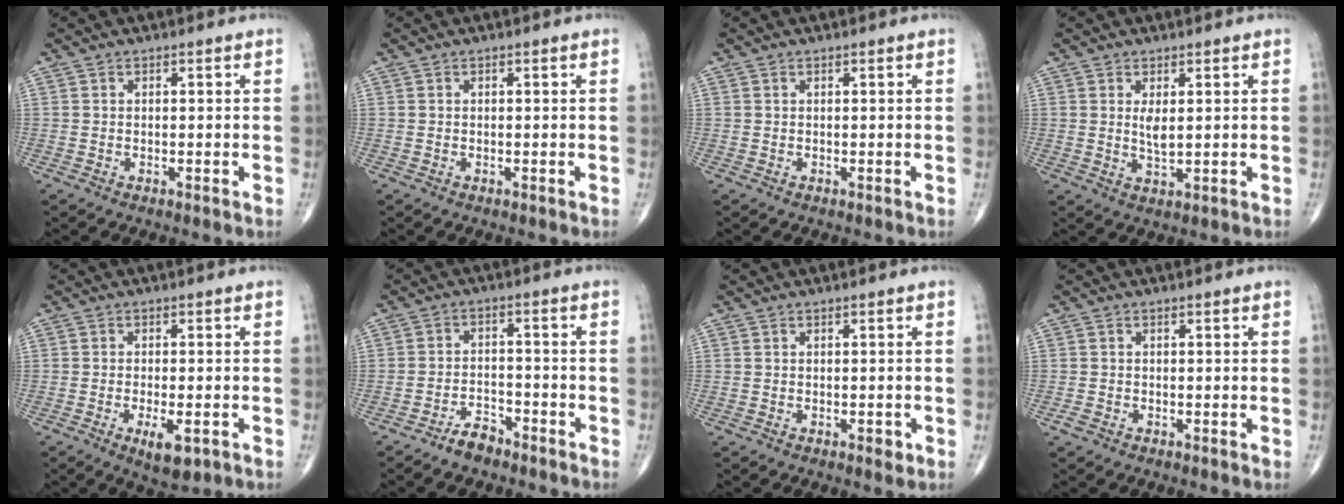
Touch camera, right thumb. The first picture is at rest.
{"total": 0.0}
{"total": 0.0}
{"total": 3.0, "force": [0.8, 1.1, 2.7], "torque": [-0.051, -0.012, 0.019]}
{"total": 5.6, "force": [-2.2, 2.1, 4.7], "torque": [-0.073, -0.007, -0.028]}
{"total": 4.2, "force": [-3.5, 1.8, 1.6], "torque": [-0.023, 0.022, -0.063]}
{"total": 1.4, "force": [-0.5, 0.7, 1.1], "torque": [-0.012, -0.002, -0.005]}
{"total": 1.2, "force": [-0.5, 0.7, 0.7], "torque": [-0.017, -0.003, -0.011]}